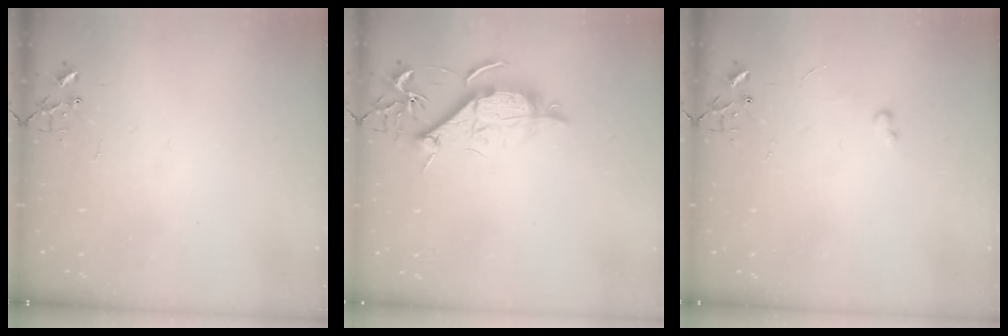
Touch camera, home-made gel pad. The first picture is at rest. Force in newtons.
{"total": 10.6, "press": 10.6, "slide": 0.8}
{"total": 2.6, "press": 2.6, "slide": 0.4}